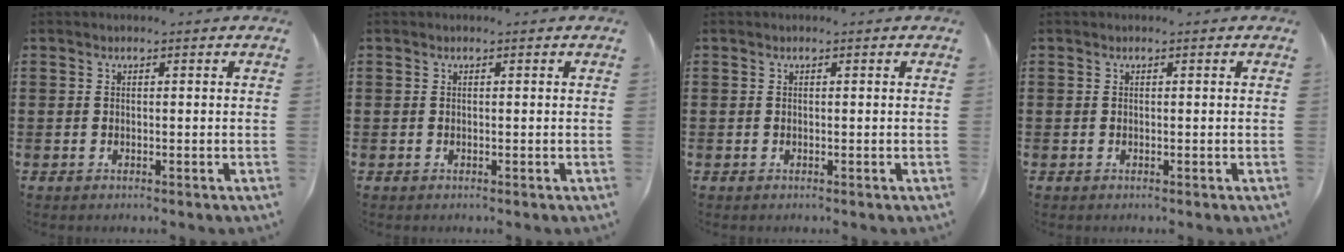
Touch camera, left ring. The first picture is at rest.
{"total": 0.0}
{"total": 0.0}
{"total": 0.0}